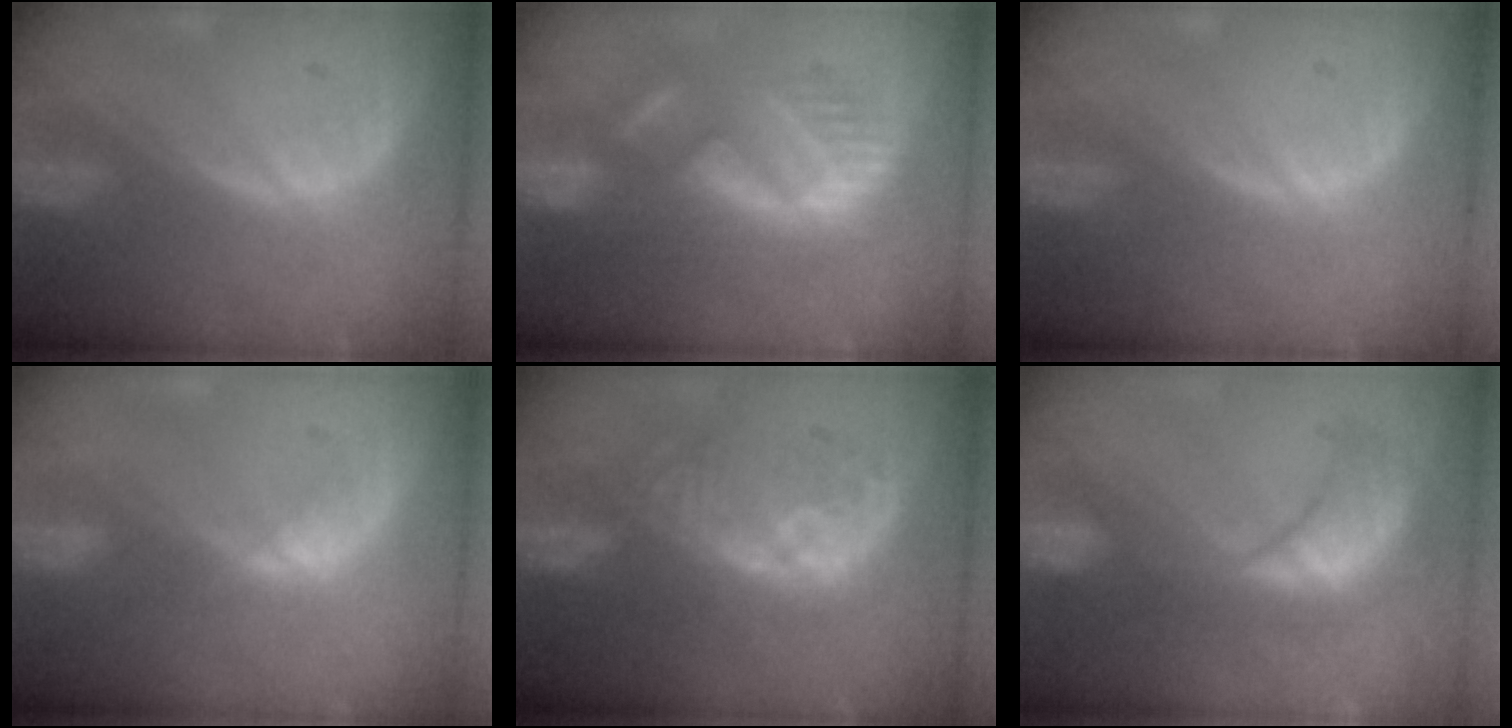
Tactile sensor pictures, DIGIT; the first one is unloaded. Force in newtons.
{"total": 8.9, "press": 8.7, "slide": 1.9}
{"total": 0.0}
{"total": 2.4, "press": 2.3, "slide": 0.5}
{"total": 8.2, "press": 8.2, "slide": 0.5}
{"total": 9.1, "press": 9.0, "slide": 1.1}